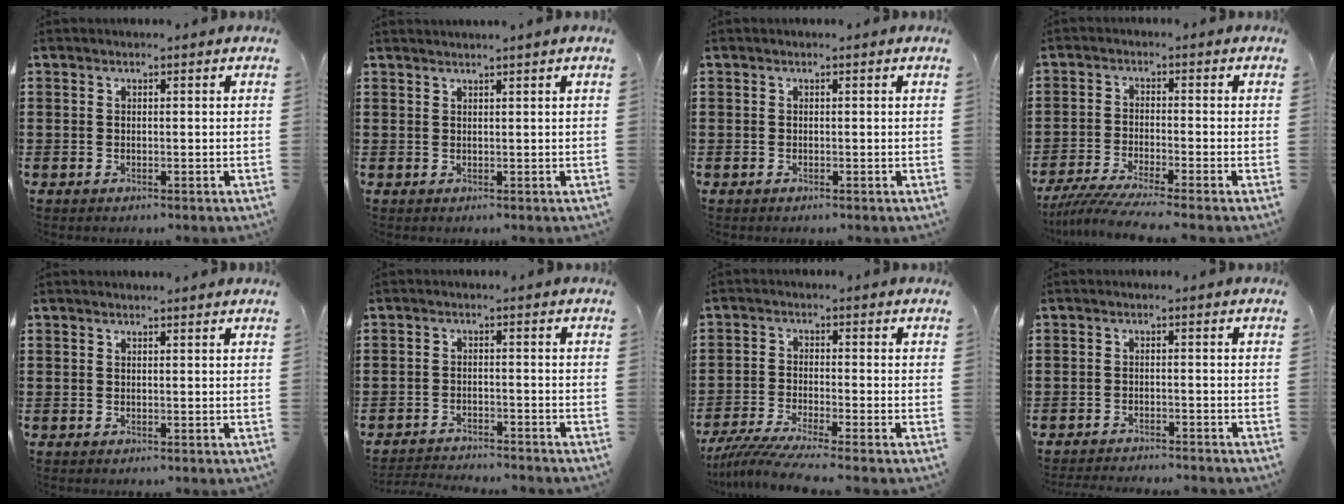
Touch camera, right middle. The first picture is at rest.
{"total": 1.1, "force": [1.1, -0.4, 0.2], "torque": [-0.003, -0.003, 0.021]}
{"total": 0.0}
{"total": 4.2, "force": [-3.8, -0.3, 1.9], "torque": [-0.054, -0.022, -0.078]}
{"total": 0.7, "force": [0.7, -0.1, 0.1], "torque": [-0.003, -0.001, 0.013]}
{"total": 2.6, "force": [-2.6, 0.0, 0.2], "torque": [-0.009, -0.003, -0.054]}
{"total": 4.5, "force": [-4.0, -0.3, 2.1], "torque": [-0.064, -0.025, -0.085]}
{"total": 2.0, "force": [-2.0, -0.2, 0.2], "torque": [-0.007, 0.000, -0.040]}